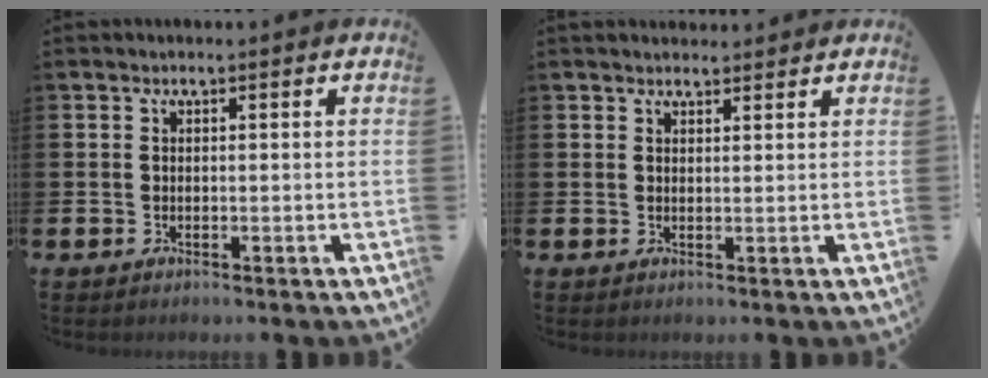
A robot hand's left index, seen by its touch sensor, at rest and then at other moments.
{"total": 1.9, "force": [1.8, 0.5, 0.1], "torque": [0.009, -0.007, 0.030]}